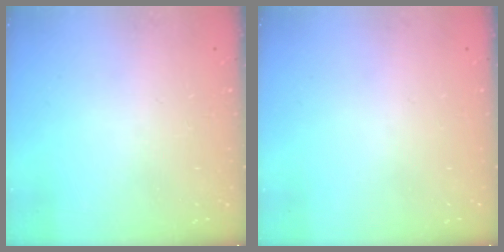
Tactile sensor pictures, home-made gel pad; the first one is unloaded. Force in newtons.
{"total": 0.0}